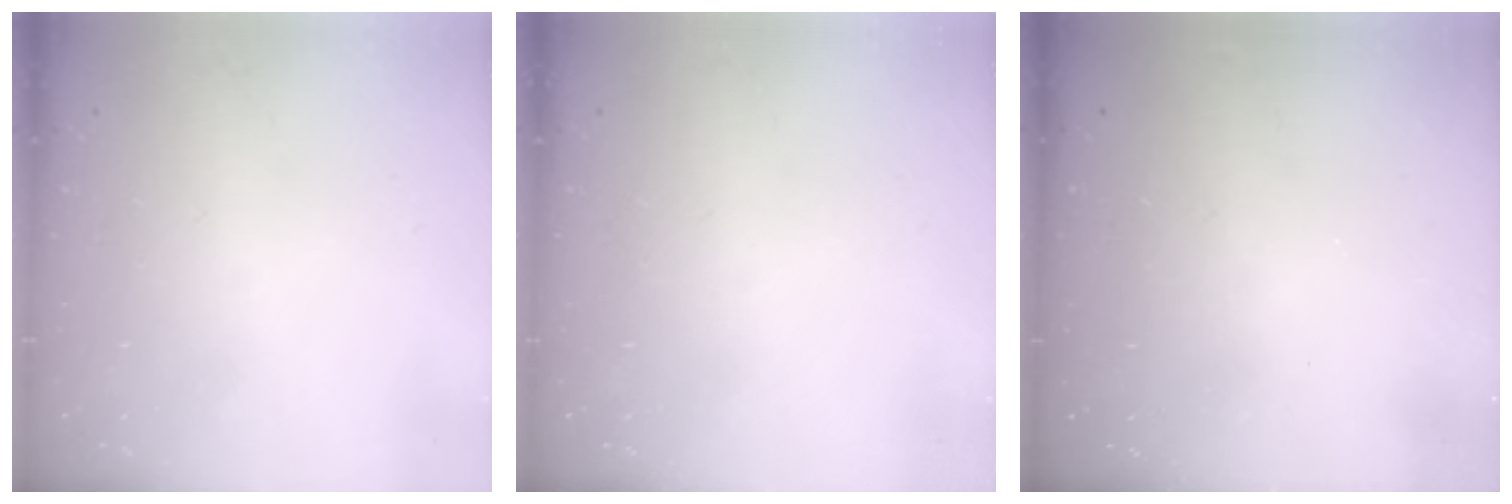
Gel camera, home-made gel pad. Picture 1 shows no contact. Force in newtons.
{"total": 0.0}
{"total": 3.0, "press": 3.0, "slide": 0.1}